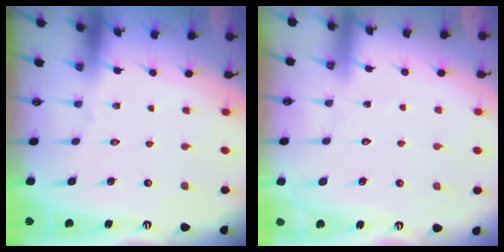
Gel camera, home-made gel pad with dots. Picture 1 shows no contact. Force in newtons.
{"total": 4.3, "press": 4.3, "slide": 0.4}